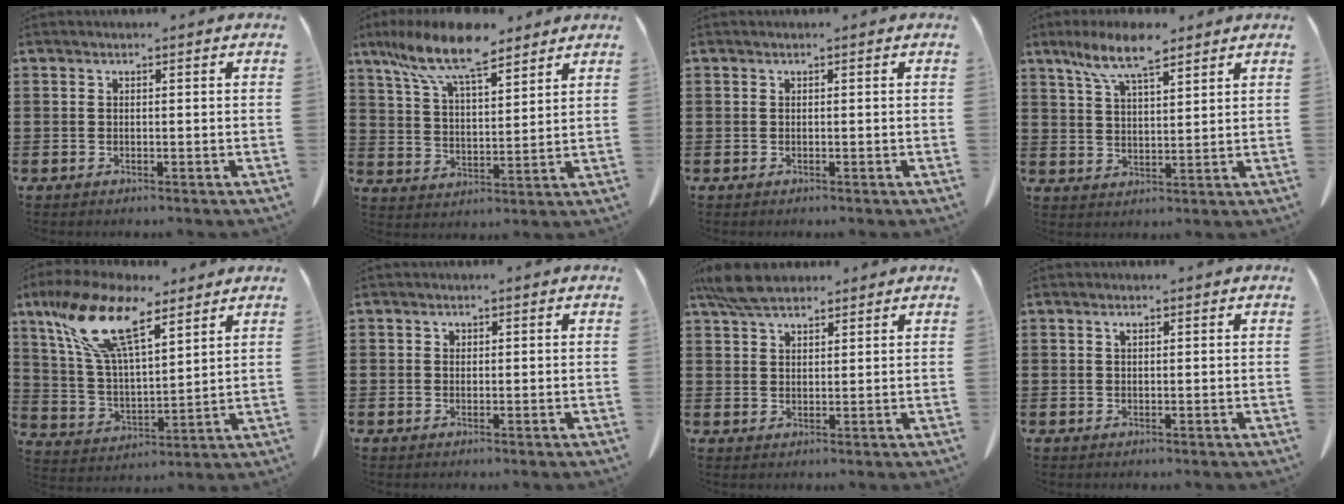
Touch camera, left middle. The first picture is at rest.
{"total": 11.7, "force": [9.1, 2.8, 6.8], "torque": [-0.156, -0.025, 0.164]}
{"total": 0.0}
{"total": 8.8, "force": [6.5, 2.2, 5.6], "torque": [-0.122, -0.009, 0.117]}
{"total": 14.6, "force": [9.5, 4.7, 10.1], "torque": [-0.238, -0.023, 0.166]}
{"total": 0.7, "force": [0.3, 0.6, 0.1], "torque": [-0.005, 0.002, 0.006]}
{"total": 5.8, "force": [4.7, 1.9, 2.8], "torque": [-0.067, -0.001, 0.090]}
{"total": 0.9, "force": [0.4, 0.3, 0.7], "torque": [-0.009, -0.001, 0.006]}